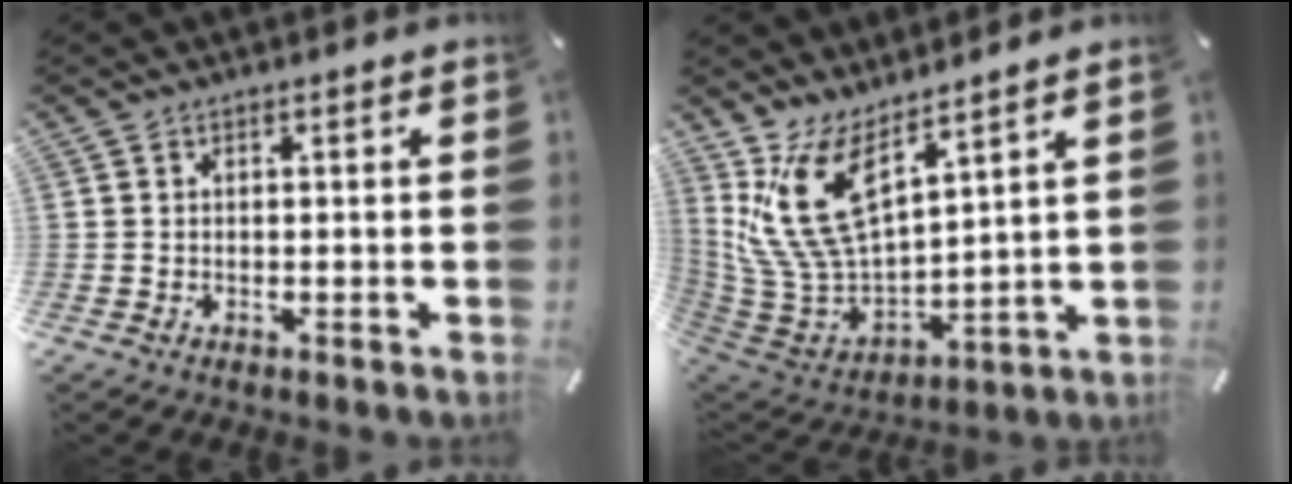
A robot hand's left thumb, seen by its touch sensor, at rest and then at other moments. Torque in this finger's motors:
{"motor_torque": [2.58, 2.42, 1.51, -1.26, 0.72]}